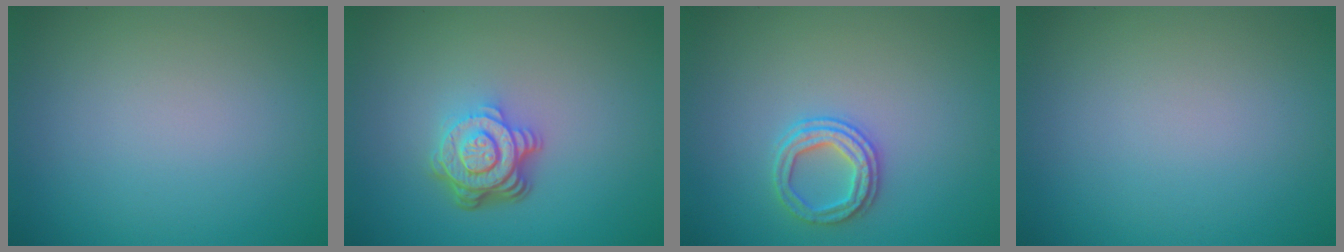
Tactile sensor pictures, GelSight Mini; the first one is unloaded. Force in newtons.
{"total": 5.0, "press": 3.6, "slide": 3.6}
{"total": 2.5, "press": 2.4, "slide": 0.6}
{"total": 0.0}